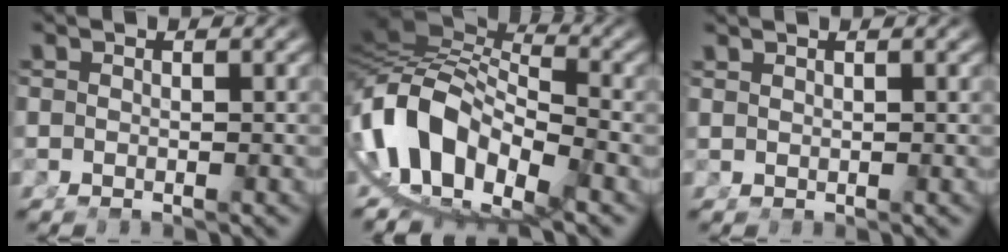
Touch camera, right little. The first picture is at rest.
{"total": 16.6, "force": [-1.2, 12.5, 10.9], "torque": [-0.239, -0.043, -0.014]}
{"total": 1.2, "force": [0.9, -0.8, 0.1], "torque": [0.008, 0.001, 0.024]}